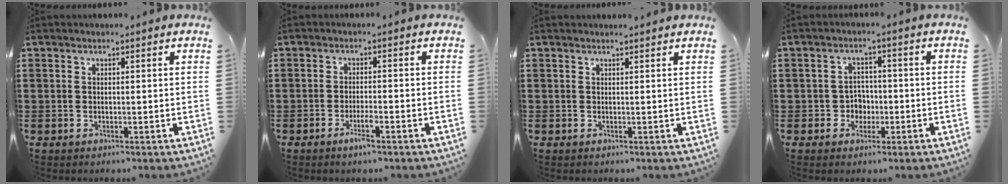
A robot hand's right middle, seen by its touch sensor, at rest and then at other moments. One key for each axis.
{"total": 2.9, "fx": -1.7, "fy": 0.4, "fz": 2.3, "tx": -0.053, "ty": -0.005, "tz": -0.035}
{"total": 0.7, "fx": 0.7, "fy": -0.1, "fz": 0.1, "tx": -0.003, "ty": -0.003, "tz": 0.014}
{"total": 3.2, "fx": -1.0, "fy": 2.9, "fz": 1.1, "tx": -0.029, "ty": 0.006, "tz": -0.024}